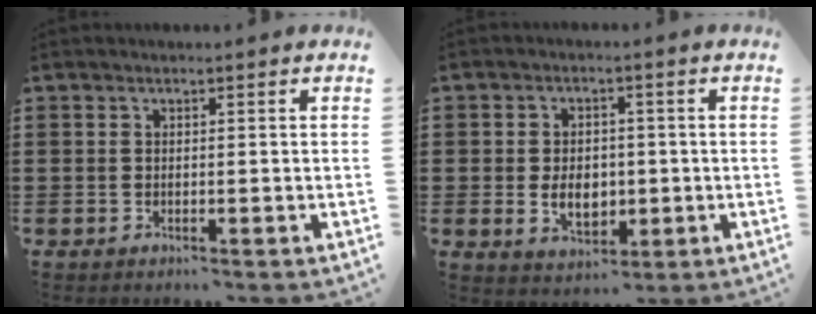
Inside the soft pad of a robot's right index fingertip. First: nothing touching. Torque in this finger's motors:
{"motor_torque": [2.14, 0.00, 0.49, 0.03]}